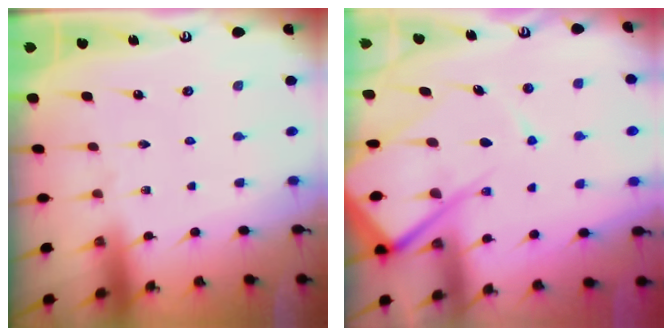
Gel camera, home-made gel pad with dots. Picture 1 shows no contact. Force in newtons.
{"total": 16.8, "press": 16.7, "slide": 1.9}